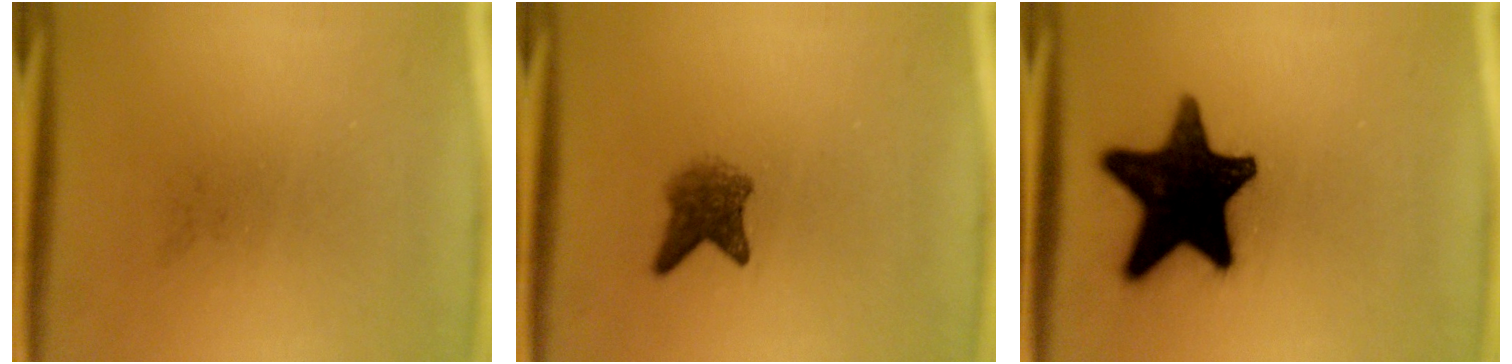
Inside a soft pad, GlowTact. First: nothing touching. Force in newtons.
{"total": 3.6}
{"total": 19.6}